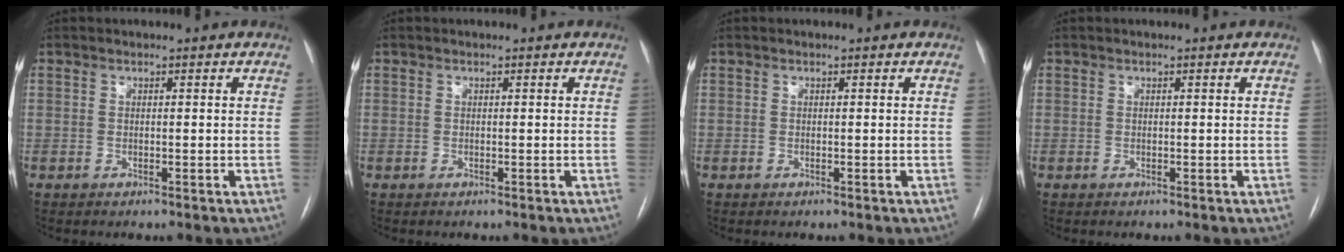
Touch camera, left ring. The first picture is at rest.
{"total": 0.0}
{"total": 0.0}
{"total": 0.0}